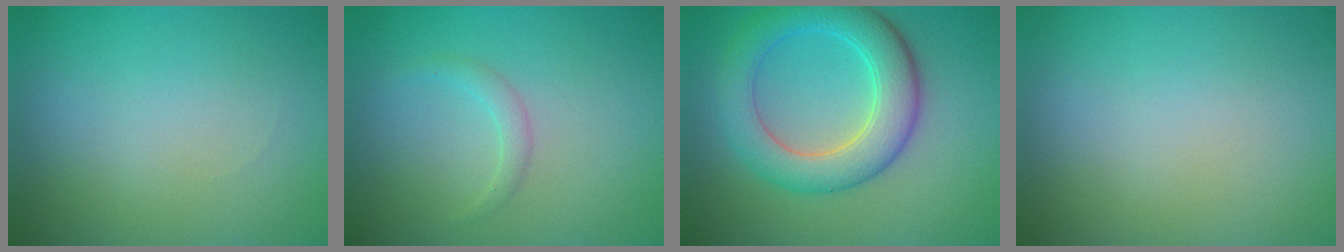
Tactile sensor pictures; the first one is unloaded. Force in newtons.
{"total": 1.2, "press": 1.2, "slide": 0.0}
{"total": 6.5, "press": 6.5, "slide": 0.1}
{"total": 0.0}